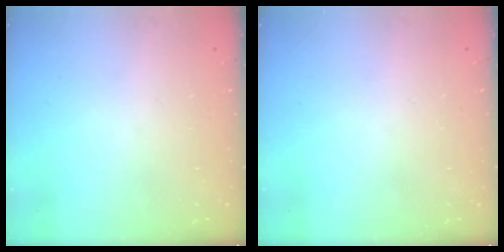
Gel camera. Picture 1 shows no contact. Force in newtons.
{"total": 0.0}